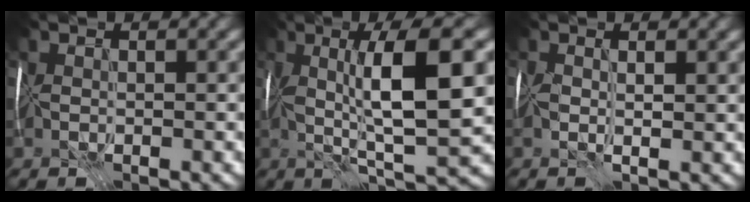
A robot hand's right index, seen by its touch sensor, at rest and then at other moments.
{"total": 10.2, "force": [1.1, 2.1, 9.9], "torque": [-0.161, 0.009, 0.020]}
{"total": 1.8, "force": [0.4, 0.6, 1.7], "torque": [-0.033, 0.001, 0.004]}